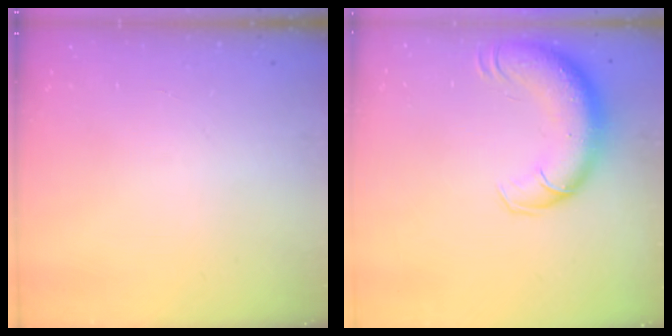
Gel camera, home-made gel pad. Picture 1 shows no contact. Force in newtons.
{"total": 14.3, "press": 13.9, "slide": 3.3}